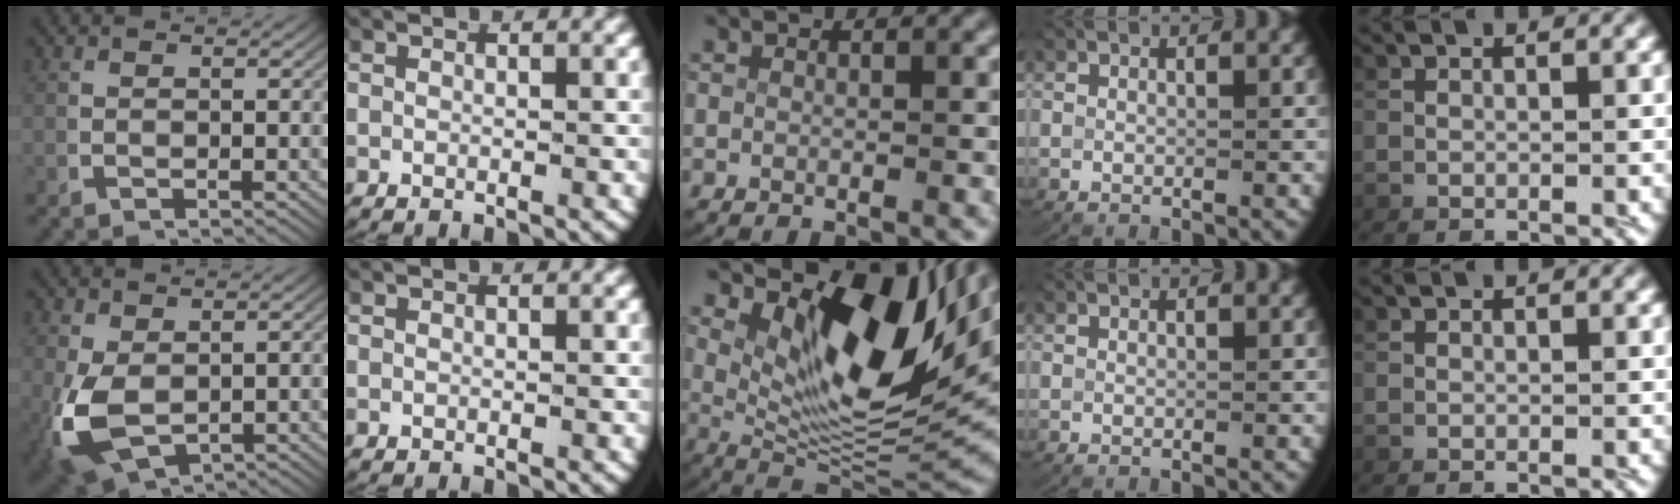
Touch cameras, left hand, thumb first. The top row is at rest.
{"thumb": {"total": 7.3, "force": [-1.7, 4.7, 5.2], "torque": [-0.135, -0.042, -0.002]}, "middle": {"total": 14.7, "force": [4.5, 7.1, 12.1], "torque": [-0.165, -0.001, 0.069]}}